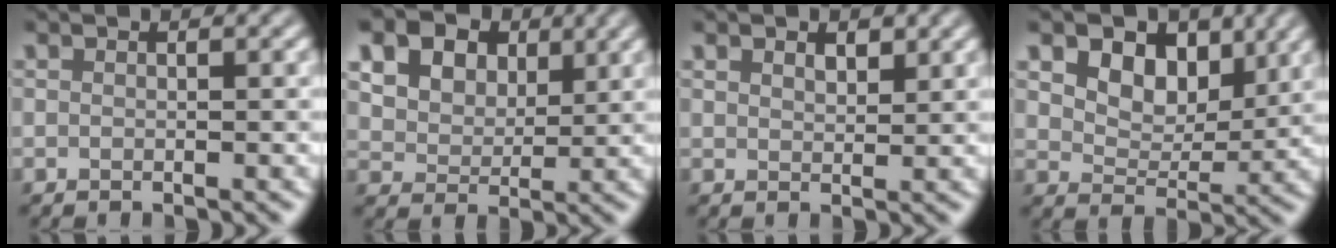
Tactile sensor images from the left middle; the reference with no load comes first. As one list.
[{"total": 16.0, "force": [8.0, 11.2, 8.0], "torque": [-0.184, 0.038, 0.141]}, {"total": 1.5, "force": [1.1, 0.8, 0.7], "torque": [-0.014, -0.002, 0.022]}, {"total": 6.8, "force": [3.4, 4.4, 3.9], "torque": [-0.071, -0.009, 0.055]}]